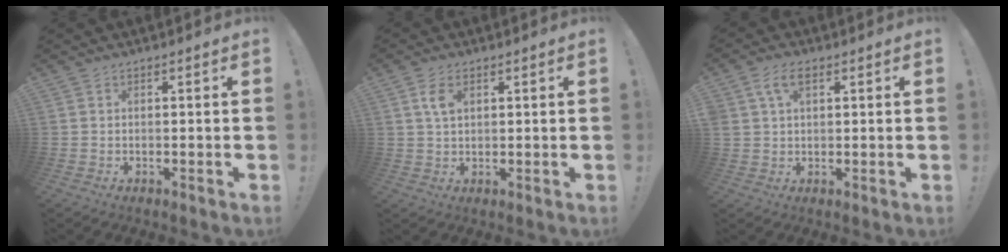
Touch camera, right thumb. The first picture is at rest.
{"total": 4.6, "force": [1.9, 2.6, 3.3], "torque": [-0.056, -0.002, 0.034]}
{"total": 5.8, "force": [2.6, 3.4, 4.0], "torque": [-0.071, 0.003, 0.049]}